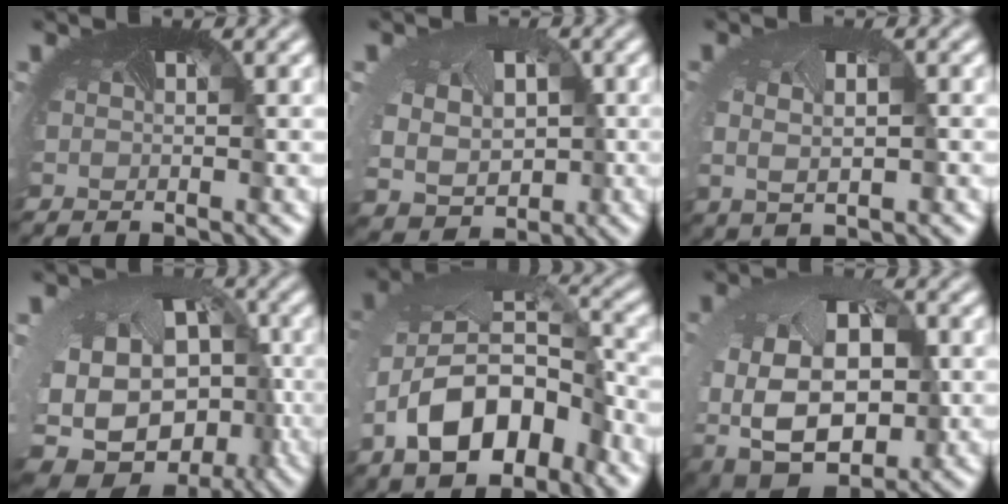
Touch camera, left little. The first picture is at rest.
{"total": 7.2, "force": [-0.5, 6.1, 3.7], "torque": [-0.078, -0.030, -0.008]}
{"total": 2.8, "force": [-0.2, 1.8, 2.2], "torque": [-0.043, -0.003, 0.009]}
{"total": 15.6, "force": [-3.8, 11.2, 10.1], "torque": [-0.210, -0.065, -0.017]}
{"total": 10.8, "force": [-4.3, 6.0, 7.8], "torque": [-0.169, -0.022, -0.075]}
{"total": 12.9, "force": [-2.1, 9.9, 8.1], "torque": [-0.164, -0.038, -0.015]}